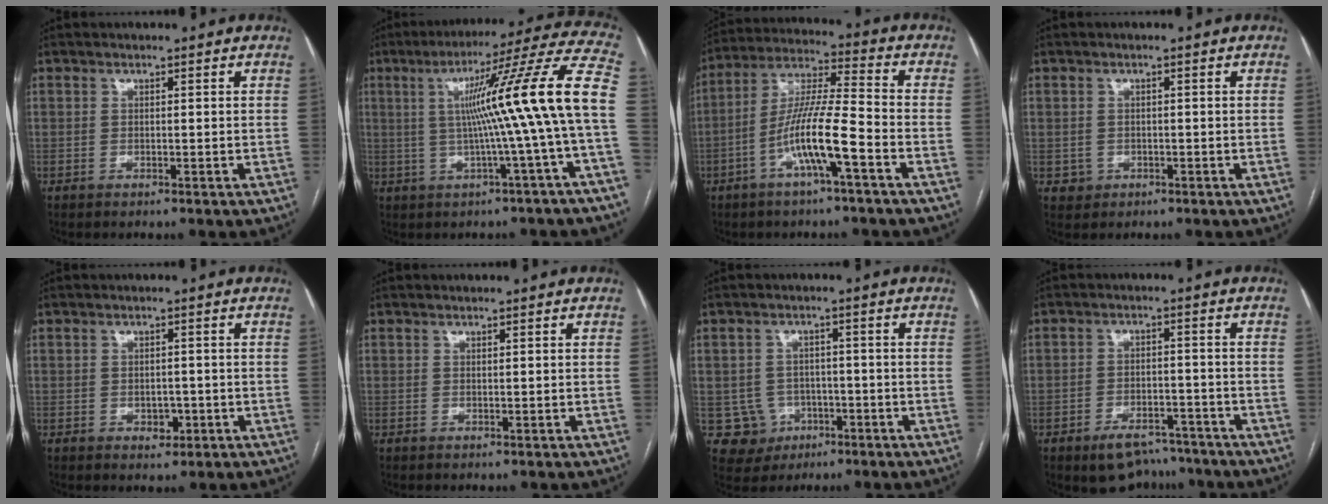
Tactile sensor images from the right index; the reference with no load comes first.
{"total": 16.9, "force": [-0.2, -2.3, 16.8], "torque": [-0.222, 0.023, -0.008]}
{"total": 11.3, "force": [-4.5, 0.5, 10.4], "torque": [-0.203, 0.009, -0.087]}
{"total": 2.2, "force": [-0.4, 2.2, 0.0], "torque": [0.008, 0.009, 0.001]}
{"total": 2.5, "force": [-0.8, 1.8, 1.5], "torque": [-0.019, 0.002, -0.004]}
{"total": 0.0}
{"total": 6.0, "force": [-1.5, 5.8, 0.3], "torque": [-0.002, 0.011, -0.013]}
{"total": 7.6, "force": [-5.9, 3.9, 2.9], "torque": [-0.038, 0.007, -0.082]}